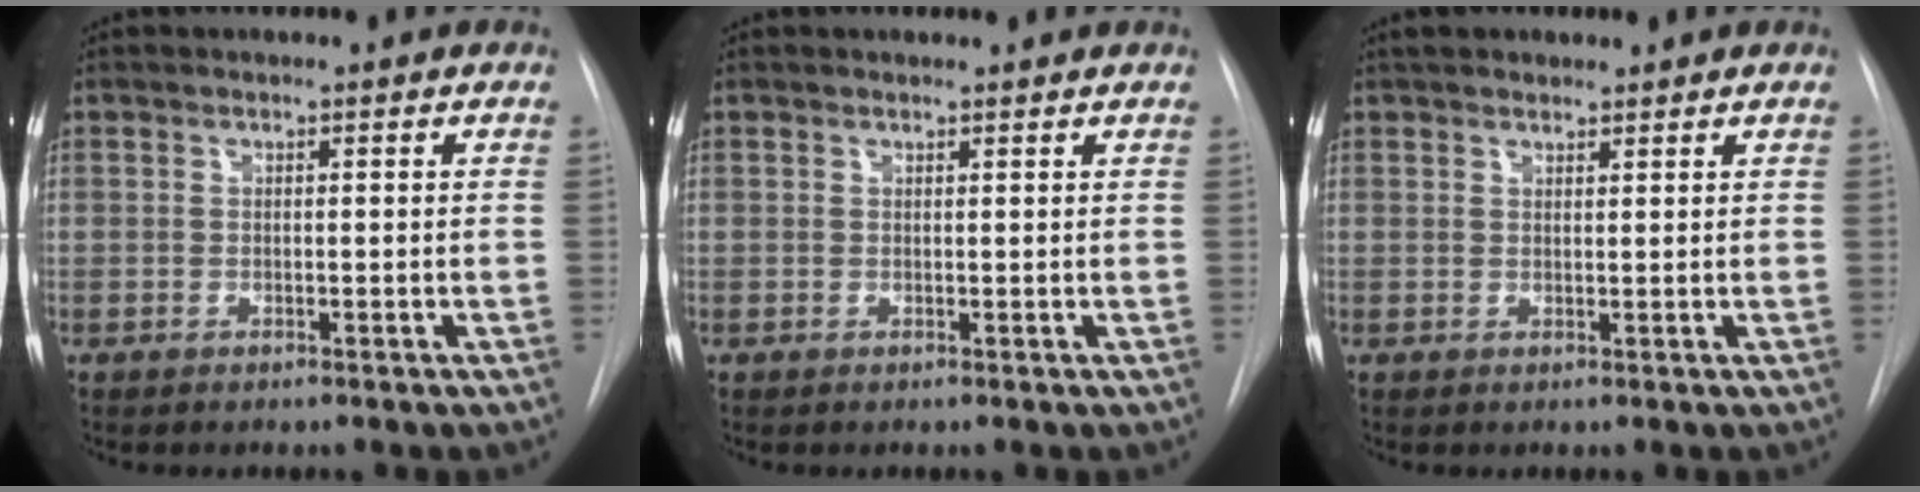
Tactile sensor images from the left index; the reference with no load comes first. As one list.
[{"total": 2.2, "force": [2.1, 0.4, 0.3], "torque": [-0.010, 0.013, 0.025]}, {"total": 4.3, "force": [3.8, 1.4, 1.5], "torque": [-0.015, 0.028, 0.061]}]